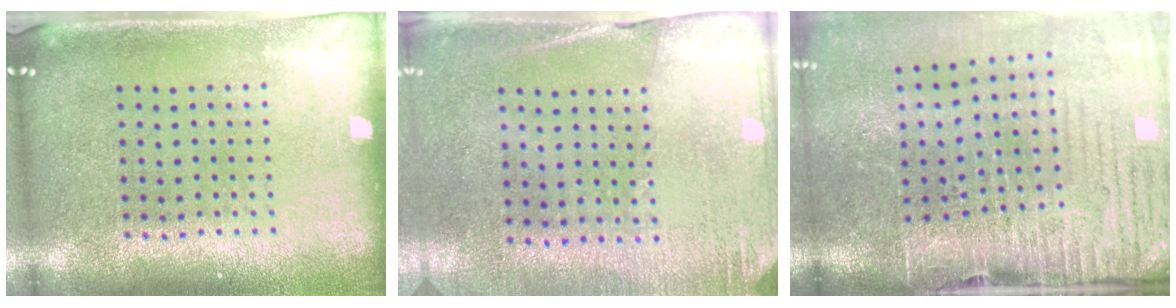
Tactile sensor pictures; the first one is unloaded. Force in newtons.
{"total": 2.6, "press": 2.3, "slide": 1.3}
{"total": 4.3, "press": 3.6, "slide": 2.4}